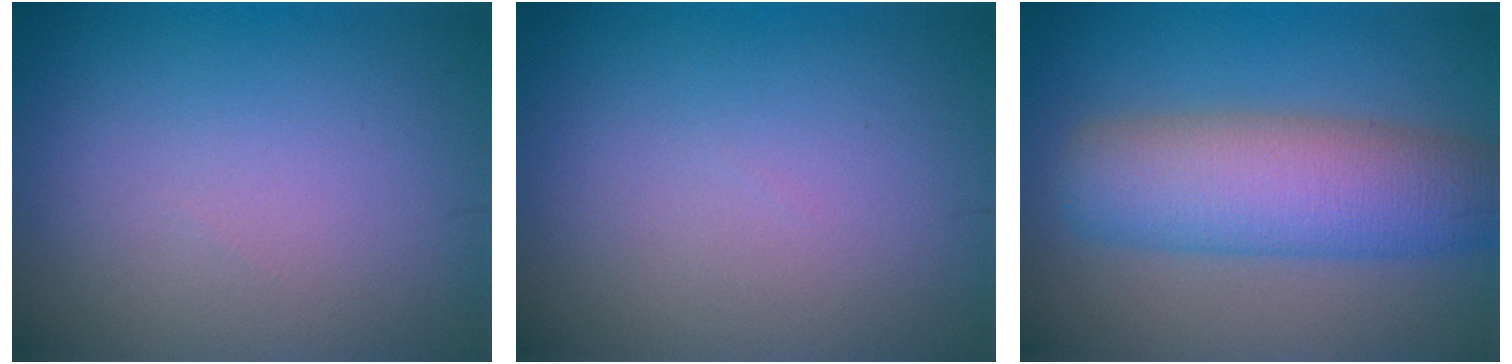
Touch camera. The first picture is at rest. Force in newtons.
{"total": 0.0}
{"total": 7.6, "press": 7.6, "slide": 0.3}